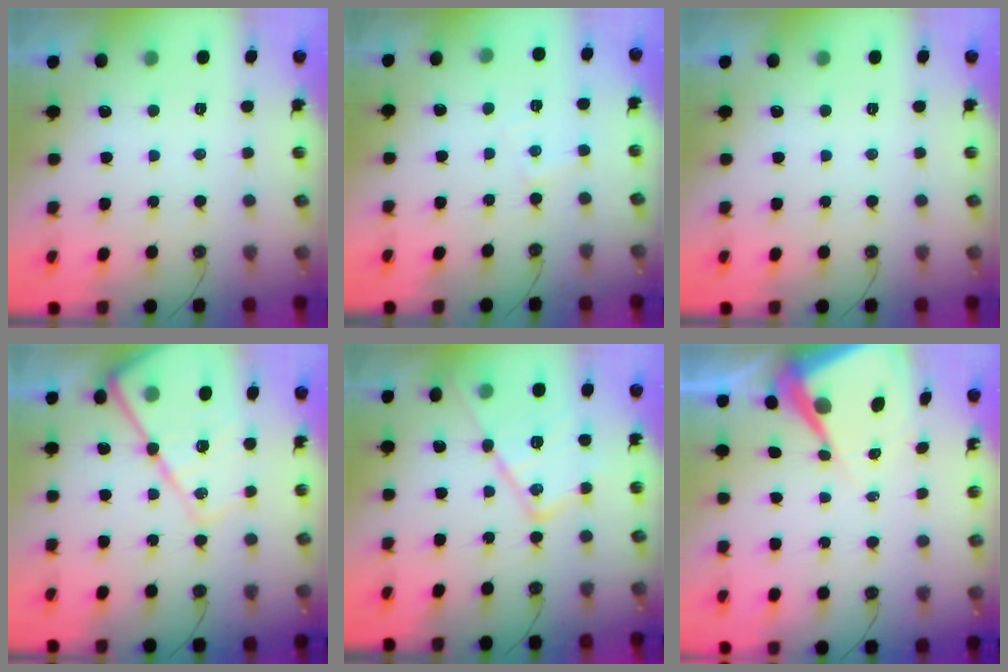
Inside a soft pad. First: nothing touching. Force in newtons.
{"total": 4.0, "press": 3.9, "slide": 0.6}
{"total": 0.0}
{"total": 20.1, "press": 20.0, "slide": 1.9}
{"total": 16.5, "press": 16.5, "slide": 1.6}
{"total": 9.3, "press": 9.2, "slide": 0.9}